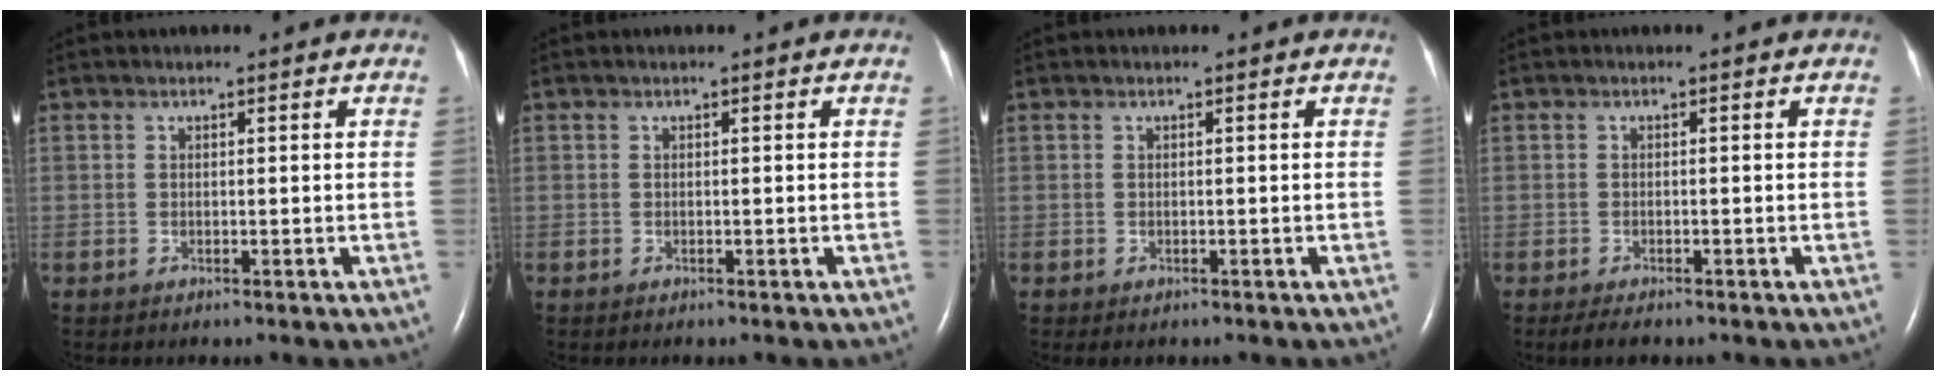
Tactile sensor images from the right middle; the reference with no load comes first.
{"total": 0.0}
{"total": 0.6, "force": [-0.4, 0.3, 0.2], "torque": [-0.009, 0.000, -0.003]}
{"total": 2.0, "force": [-1.6, 0.6, 1.1], "torque": [-0.027, -0.005, -0.022]}